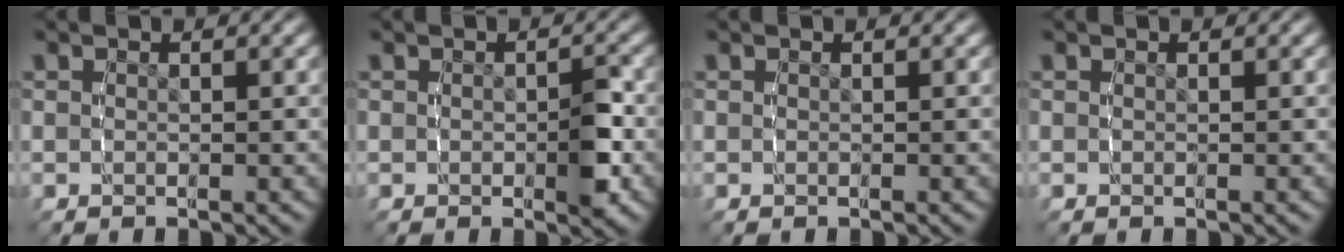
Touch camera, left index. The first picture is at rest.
{"total": 1.9, "force": [-0.4, 1.0, 1.6], "torque": [-0.017, 0.001, -0.006]}
{"total": 0.0}
{"total": 0.0}